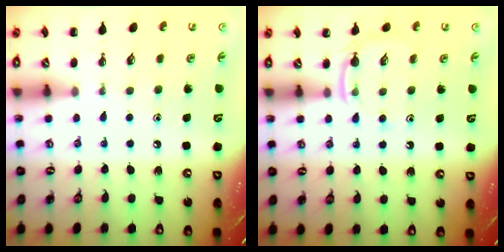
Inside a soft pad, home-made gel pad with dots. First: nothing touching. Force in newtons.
{"total": 5.3, "press": 5.1, "slide": 1.5}